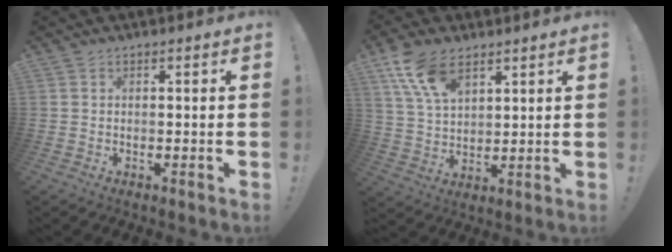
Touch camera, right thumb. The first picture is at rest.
{"total": 11.9, "force": [7.3, 6.3, 7.1], "torque": [-0.137, -0.020, 0.143]}